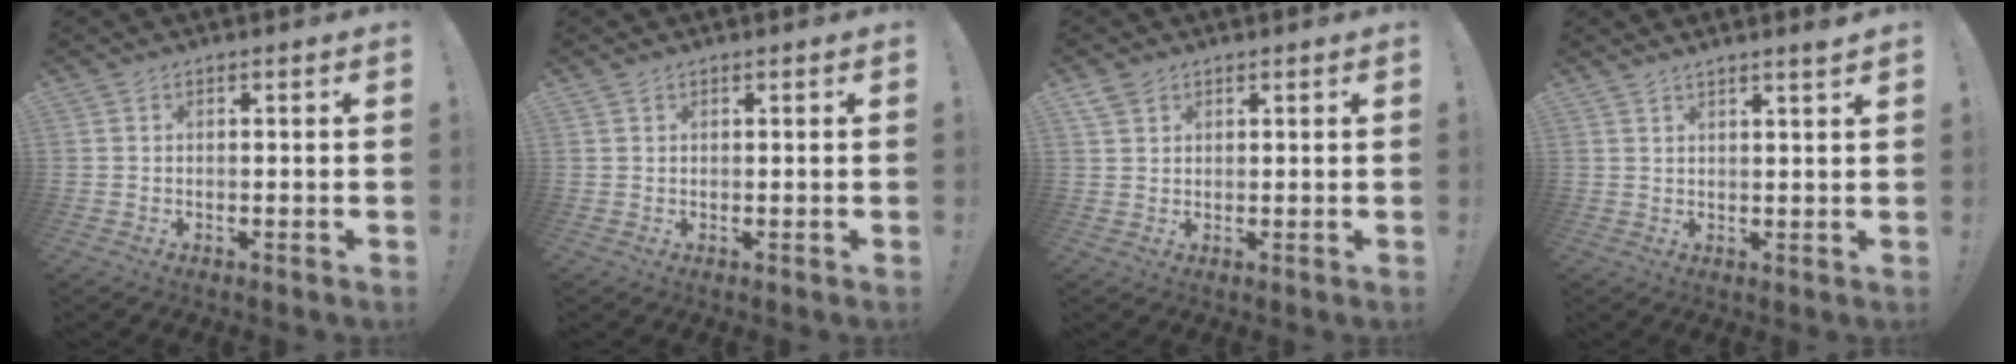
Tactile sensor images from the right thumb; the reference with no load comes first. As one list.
[{"total": 0.7, "force": [0.6, 0.4, 0.1], "torque": [0.001, -0.001, 0.011]}, {"total": 3.3, "force": [2.3, 2.1, 1.3], "torque": [-0.018, -0.008, 0.042]}, {"total": 2.7, "force": [2.3, -0.4, 1.4], "torque": [-0.023, -0.017, 0.038]}]